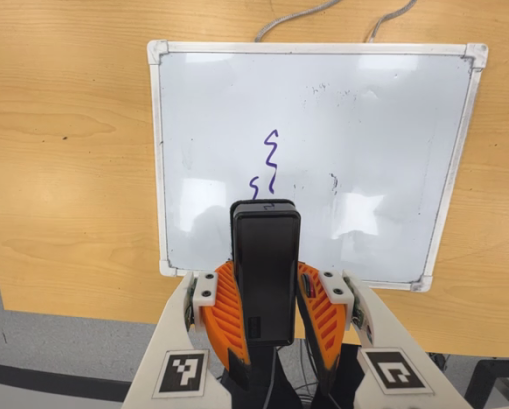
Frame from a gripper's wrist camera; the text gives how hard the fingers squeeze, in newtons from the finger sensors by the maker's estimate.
{"total": 8.9, "left": 7.7, "right": 10.1}